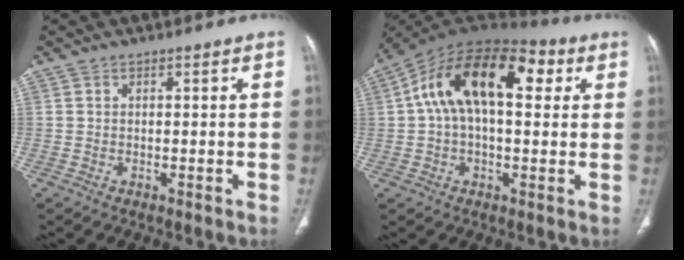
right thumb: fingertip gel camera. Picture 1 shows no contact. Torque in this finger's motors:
{"motor_torque": [-0.38, 2.69, 1.09, 0.14, 0.30]}